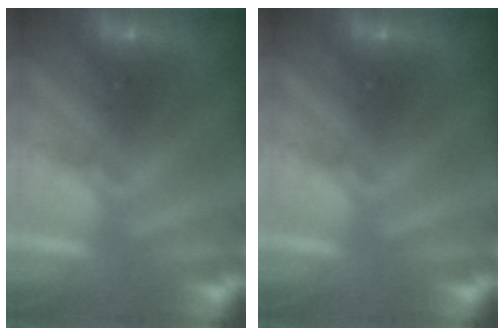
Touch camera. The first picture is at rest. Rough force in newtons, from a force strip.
{"total": 0.0}